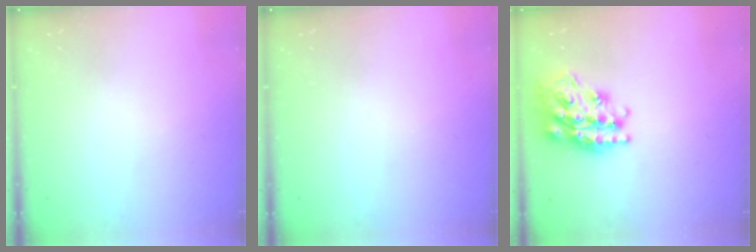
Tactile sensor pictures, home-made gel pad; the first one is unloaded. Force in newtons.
{"total": 0.0}
{"total": 22.6, "press": 22.5, "slide": 1.7}